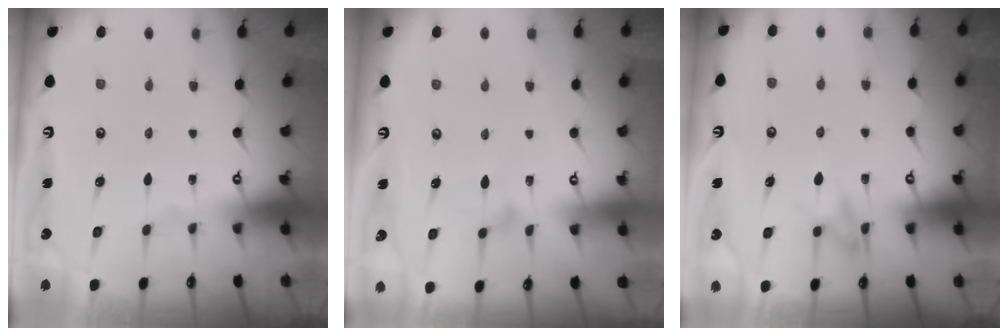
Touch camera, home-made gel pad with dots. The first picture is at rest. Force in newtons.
{"total": 8.4, "press": 8.4, "slide": 0.2}
{"total": 9.9, "press": 9.8, "slide": 1.4}